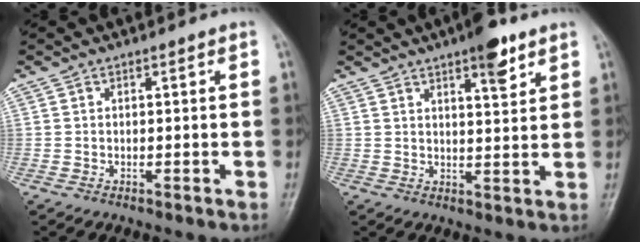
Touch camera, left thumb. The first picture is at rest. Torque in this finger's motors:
{"motor_torque": [1.10, 0.67, 0.60, -0.62, 0.07]}